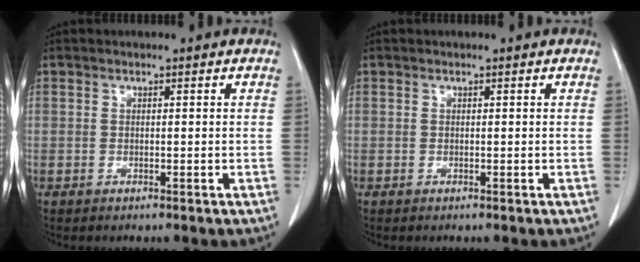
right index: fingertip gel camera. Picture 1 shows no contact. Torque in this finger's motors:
{"motor_torque": [0.05, -0.02, -0.01, 0.02]}